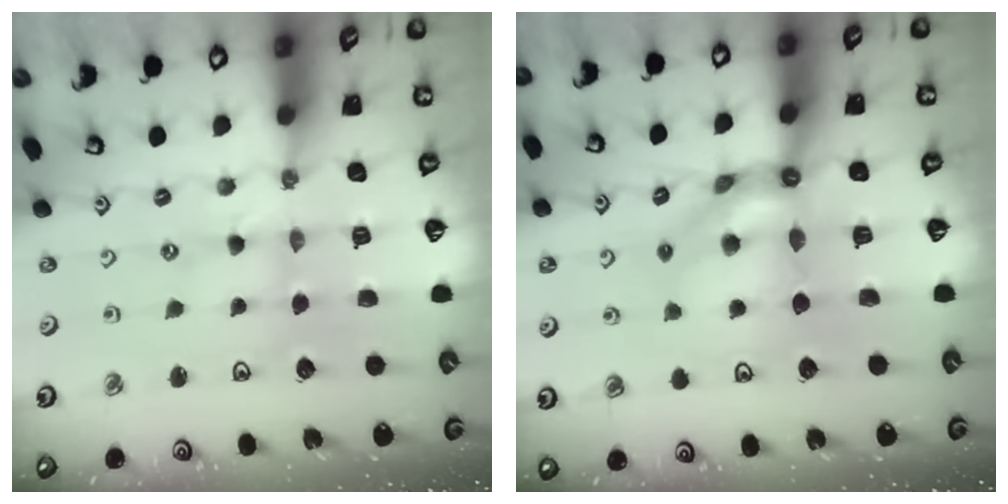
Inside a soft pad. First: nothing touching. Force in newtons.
{"total": 9.9, "press": 9.8, "slide": 1.0}